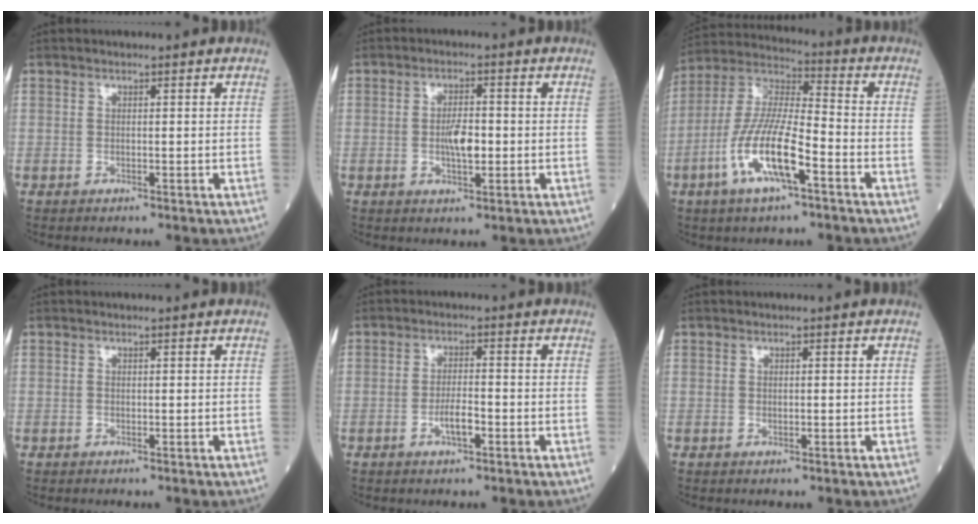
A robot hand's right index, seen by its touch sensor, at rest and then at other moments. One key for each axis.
{"total": 4.3, "fx": -0.5, "fy": 1.4, "fz": 4.0, "tx": -0.071, "ty": 0.000, "tz": -0.008}
{"total": 13.6, "fx": -5.4, "fy": 2.8, "fz": 12.2, "tx": -0.250, "ty": -0.003, "tz": -0.103}
{"total": 0.0}
{"total": 3.3, "fx": -1.3, "fy": 0.8, "fz": 2.9, "tx": -0.052, "ty": 0.002, "tz": -0.024}
{"total": 0.6, "fx": 0.0, "fy": 0.2, "fz": 0.6, "tx": -0.008, "ty": -0.001, "tz": 0.001}